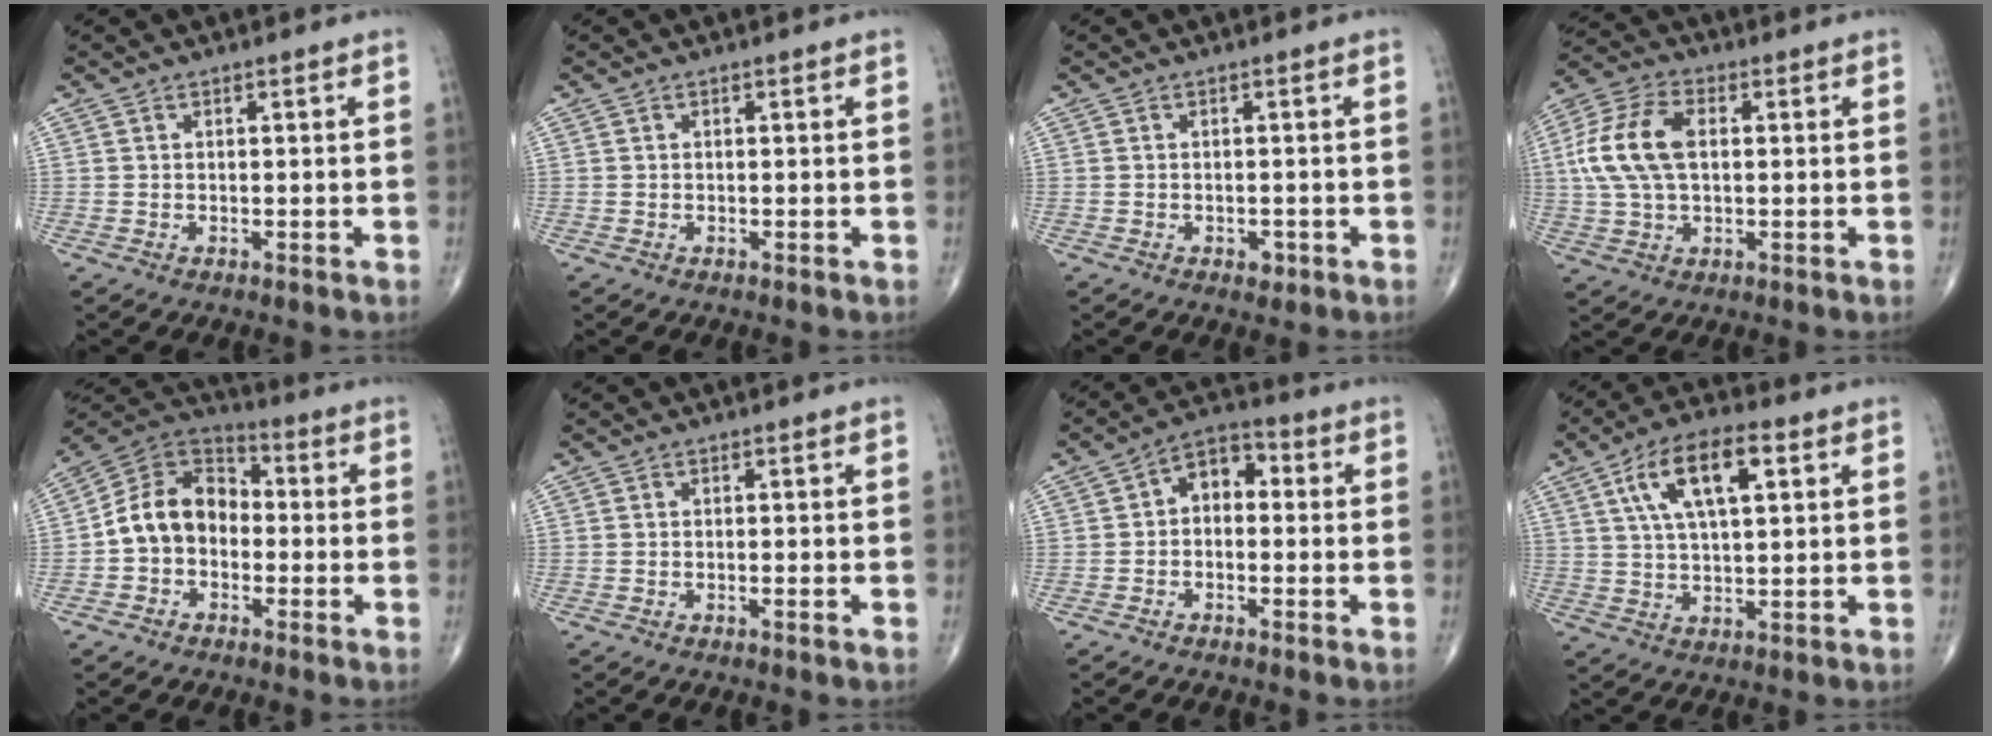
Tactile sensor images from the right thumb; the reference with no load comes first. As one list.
[{"total": 0.0}, {"total": 1.5, "force": [-0.8, 1.0, 0.9], "torque": [-0.007, 0.001, -0.009]}, {"total": 13.1, "force": [1.6, 7.7, 10.5], "torque": [-0.222, 0.019, 0.027]}, {"total": 11.4, "force": [-1.8, 8.8, 7.0], "torque": [-0.103, 0.041, -0.048]}, {"total": 0.7, "force": [-0.3, -0.1, 0.6], "torque": [-0.012, -0.001, -0.004]}, {"total": 6.5, "force": [0.0, 4.4, 4.7], "torque": [-0.049, 0.028, -0.016]}, {"total": 12.4, "force": [4.4, 5.2, 10.4], "torque": [-0.182, 0.008, 0.076]}]